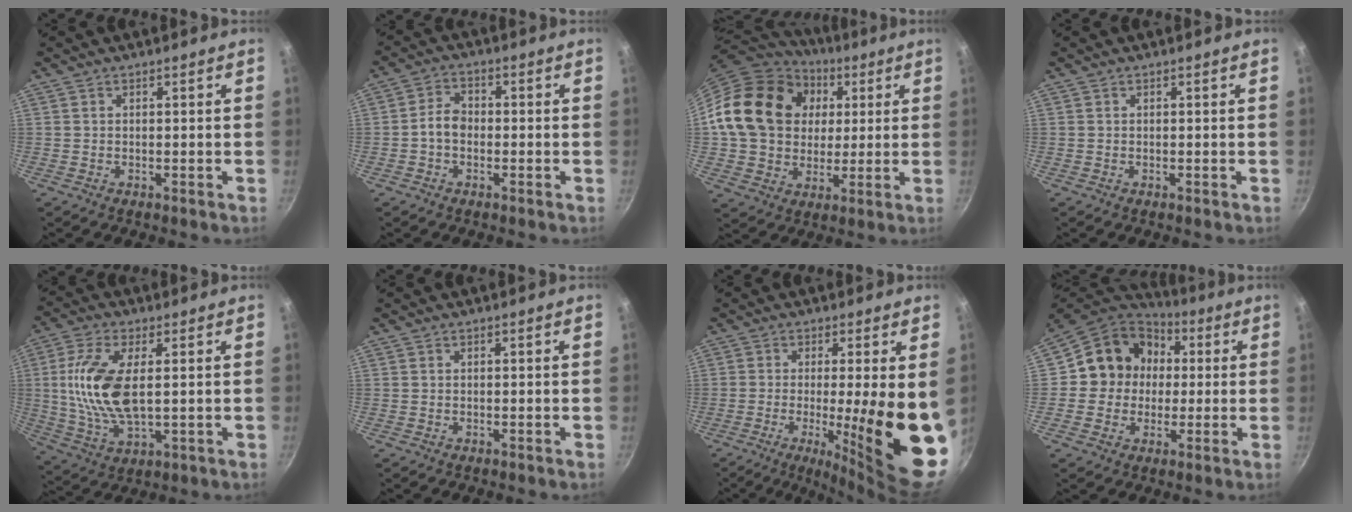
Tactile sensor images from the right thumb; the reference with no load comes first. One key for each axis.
{"total": 4.3, "fx": -0.9, "fy": 3.2, "fz": 2.7, "tx": -0.036, "ty": 0.021, "tz": -0.023}
{"total": 21.9, "fx": 4.5, "fy": 17.7, "fz": 12.1, "tx": -0.191, "ty": 0.016, "tz": 0.080}
{"total": 0.0}
{"total": 13.8, "fx": 1.8, "fy": 6.3, "fz": 12.2, "tx": -0.247, "ty": -0.005, "tz": 0.035}
{"total": 0.0}
{"total": 16.9, "fx": -2.1, "fy": 3.5, "fz": 16.5, "tx": -0.216, "ty": -0.024, "tz": -0.020}
{"total": 13.9, "fx": 1.3, "fy": 12.6, "fz": 5.5, "tx": -0.055, "ty": 0.029, "tz": 0.003}